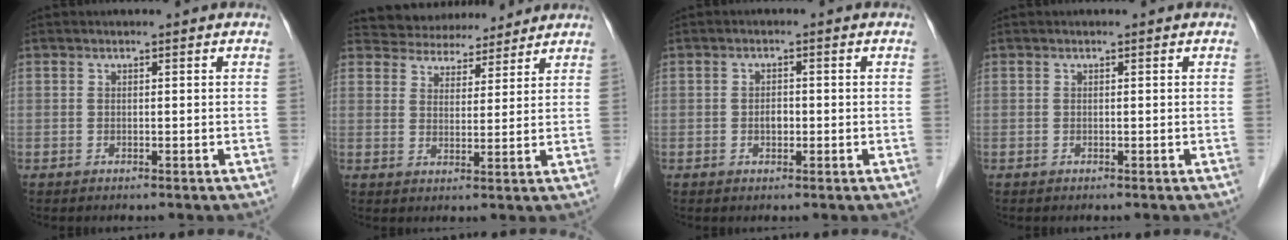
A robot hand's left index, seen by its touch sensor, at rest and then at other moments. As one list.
[{"total": 8.1, "force": [7.7, 2.6, 0.6], "torque": [-0.006, 0.017, 0.110]}, {"total": 1.7, "force": [-0.4, 1.0, 1.3], "torque": [-0.021, 0.002, -0.006]}, {"total": 0.0}]